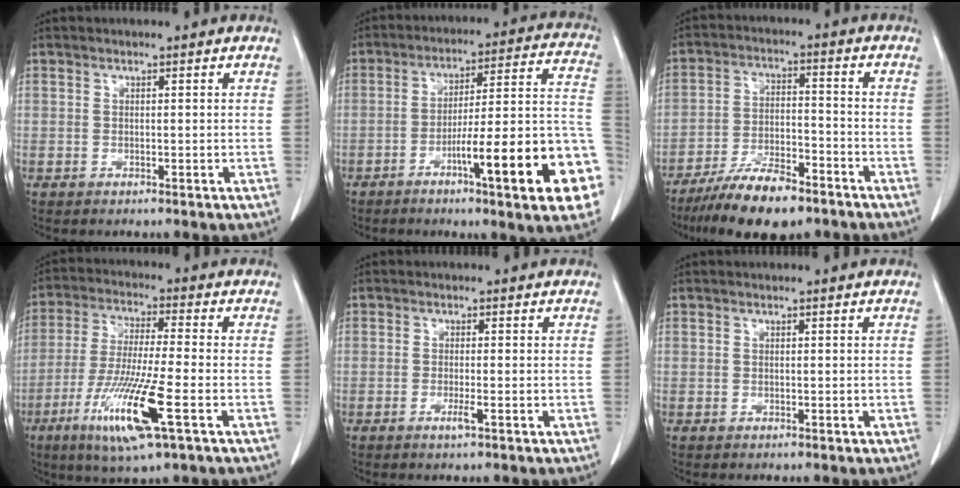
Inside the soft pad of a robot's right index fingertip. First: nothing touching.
{"total": 20.4, "force": [-7.9, 1.2, 18.8], "torque": [-0.188, 0.012, -0.112]}
{"total": 11.2, "force": [-8.4, 3.2, 6.7], "torque": [-0.117, -0.009, -0.147]}
{"total": 13.4, "force": [-5.5, 0.4, 12.2], "torque": [-0.248, -0.031, -0.101]}
{"total": 1.5, "force": [-0.7, -0.1, 1.4], "torque": [-0.028, -0.004, -0.014]}
{"total": 0.0}